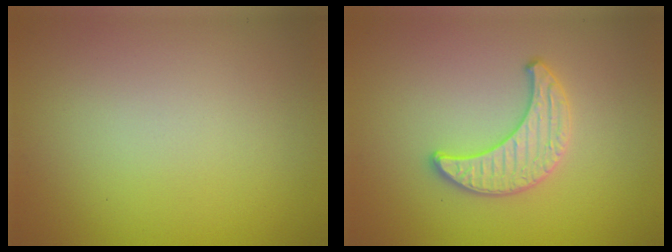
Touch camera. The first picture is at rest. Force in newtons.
{"total": 2.4, "press": 2.4, "slide": 0.1}